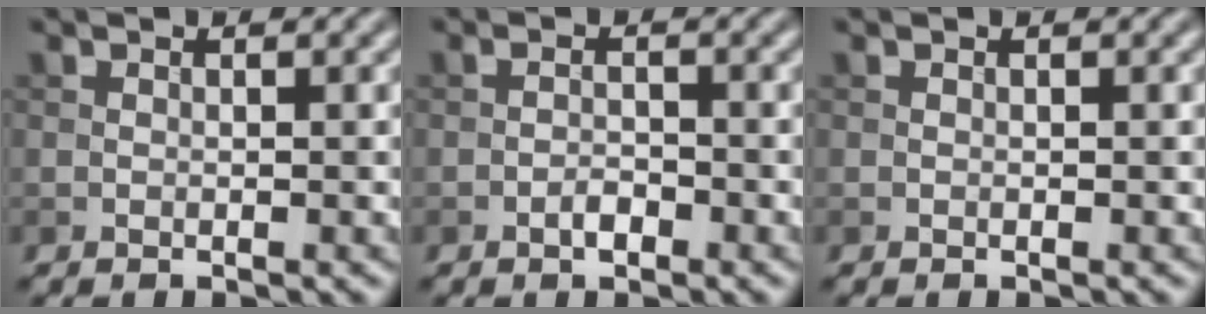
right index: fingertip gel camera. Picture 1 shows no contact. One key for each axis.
{"total": 1.4, "fx": -0.8, "fy": 0.6, "fz": 1.0, "tx": -0.018, "ty": 0.002, "tz": -0.017}
{"total": 0.0}